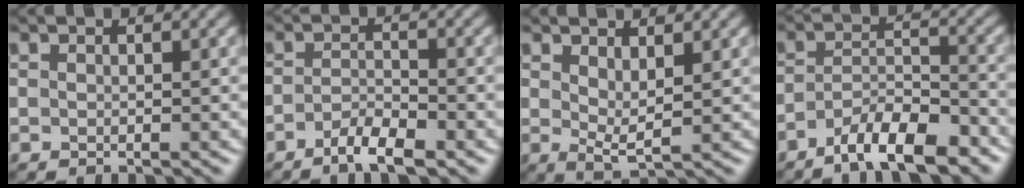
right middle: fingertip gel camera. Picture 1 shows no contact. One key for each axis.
{"total": 3.2, "fx": -2.1, "fy": 0.8, "fz": 2.2, "tx": -0.043, "ty": 0.002, "tz": -0.043}
{"total": 2.4, "fx": 1.2, "fy": 0.7, "fz": 1.9, "tx": -0.039, "ty": -0.010, "tz": 0.024}
{"total": 7.6, "fx": -5.7, "fy": 2.1, "fz": 4.7, "tx": -0.073, "ty": 0.004, "tz": -0.096}